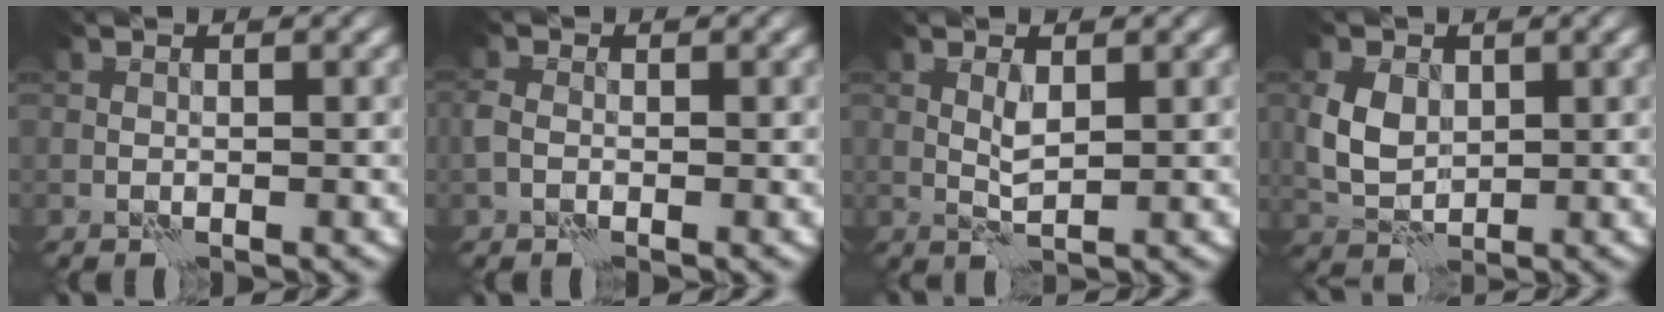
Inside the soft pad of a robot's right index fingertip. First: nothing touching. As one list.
[{"total": 1.0, "force": [-0.3, 0.7, 0.6], "torque": [-0.015, 0.002, -0.012]}, {"total": 1.4, "force": [0.8, 0.3, 1.1], "torque": [-0.026, -0.001, 0.016]}, {"total": 3.9, "force": [0.8, 2.8, 2.5], "torque": [-0.059, 0.000, 0.015]}]